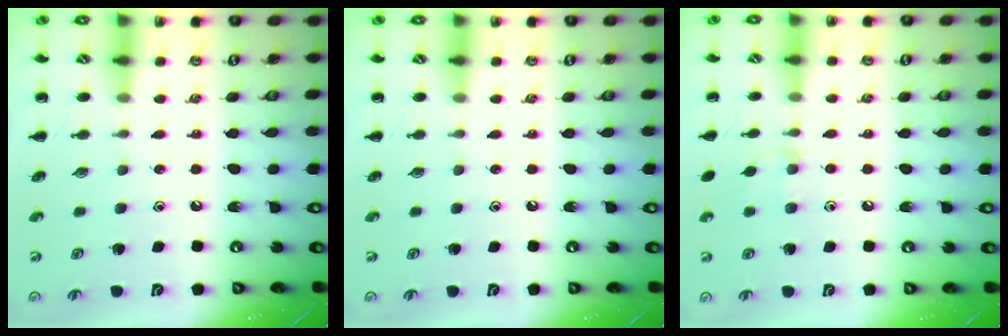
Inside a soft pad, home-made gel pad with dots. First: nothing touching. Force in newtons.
{"total": 0.0}
{"total": 6.7, "press": 6.4, "slide": 2.2}